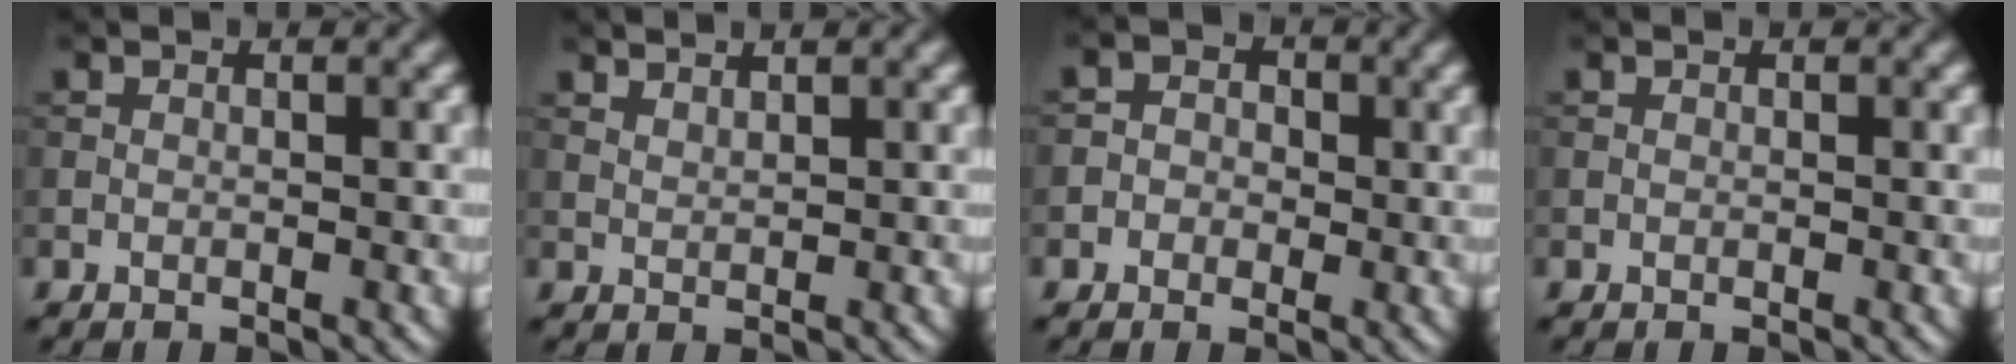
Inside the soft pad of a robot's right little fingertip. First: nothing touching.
{"total": 1.2, "force": [1.1, 0.1, 0.3], "torque": [-0.007, -0.002, 0.023]}
{"total": 2.9, "force": [0.1, 2.7, 1.0], "torque": [0.006, 0.004, -0.024]}
{"total": 0.0}